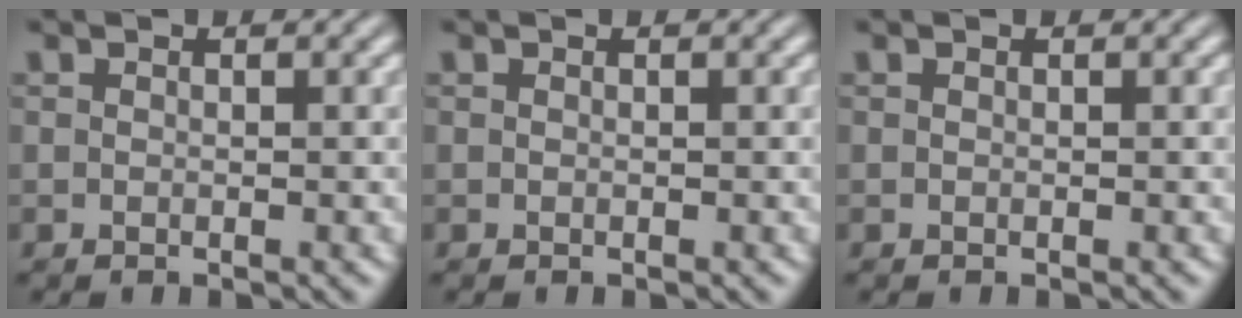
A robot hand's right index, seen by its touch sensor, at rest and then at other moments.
{"total": 0.0}
{"total": 0.0}